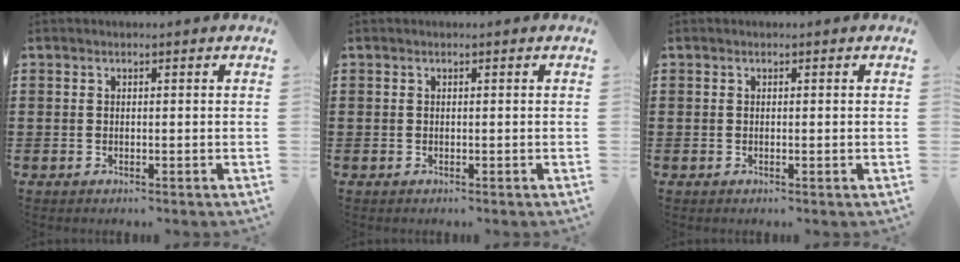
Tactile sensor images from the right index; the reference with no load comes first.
{"total": 0.0}
{"total": 0.0}